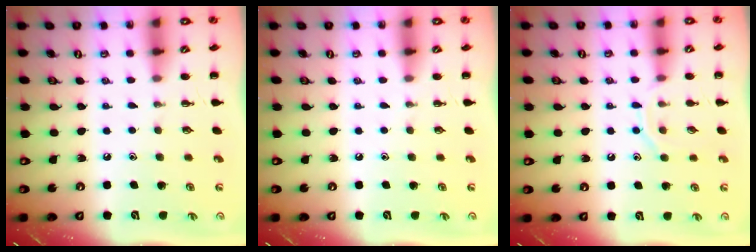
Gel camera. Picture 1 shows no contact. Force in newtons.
{"total": 0.0}
{"total": 7.5, "press": 7.5, "slide": 1.0}